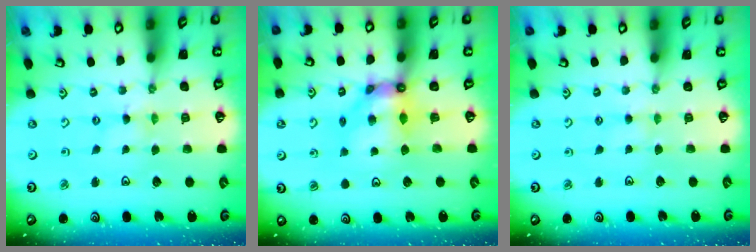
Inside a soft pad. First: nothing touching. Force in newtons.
{"total": 9.4, "press": 9.3, "slide": 1.1}
{"total": 2.2, "press": 2.2, "slide": 0.4}